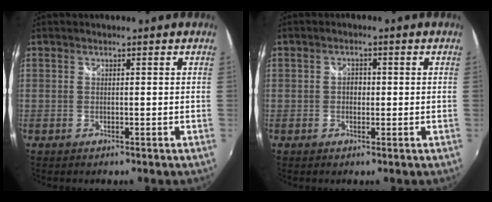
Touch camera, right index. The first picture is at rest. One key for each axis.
{"total": 1.8, "fx": -0.2, "fy": 1.5, "fz": 1.0, "tx": -0.015, "ty": 0.004, "tz": -0.006}